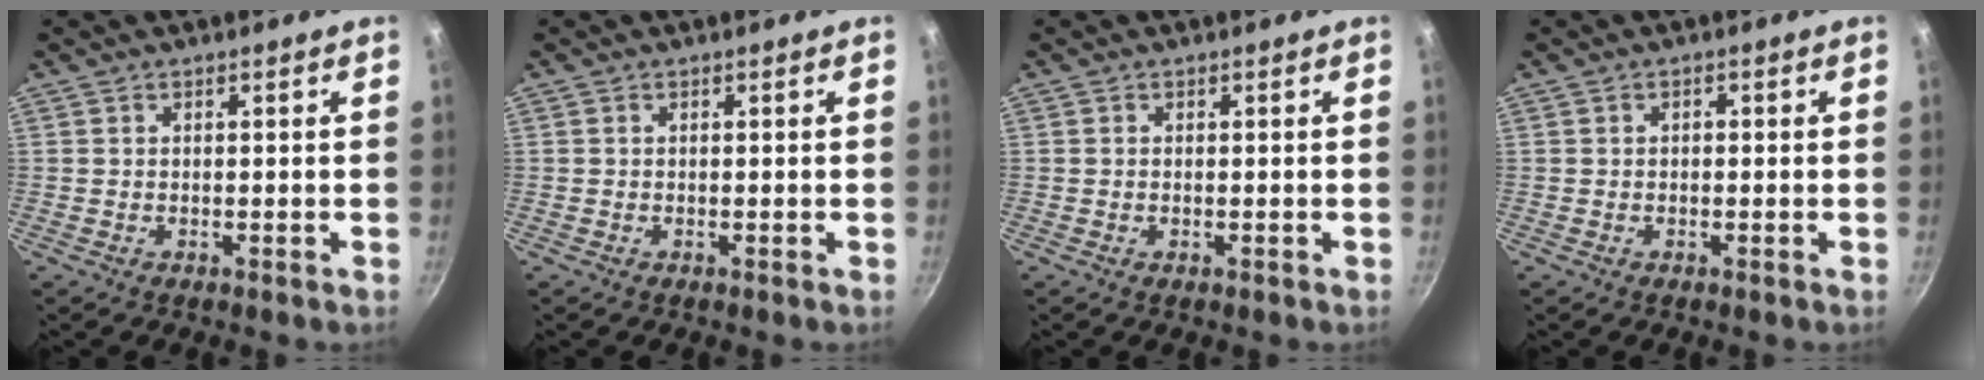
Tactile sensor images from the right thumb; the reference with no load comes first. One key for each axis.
{"total": 0.0}
{"total": 0.0}
{"total": 0.9, "fx": 0.0, "fy": 0.6, "fz": 0.7, "tx": -0.006, "ty": 0.004, "tz": 0.000}